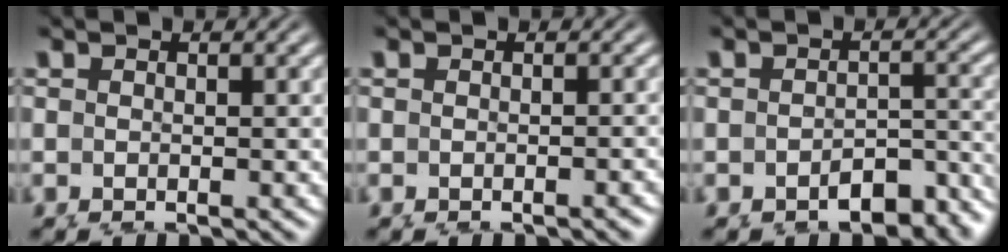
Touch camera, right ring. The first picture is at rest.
{"total": 0.7, "force": [-0.7, -0.1, 0.2], "torque": [-0.003, 0.002, -0.010]}
{"total": 4.0, "force": [-3.5, 1.3, 1.5], "torque": [0.001, -0.008, -0.050]}